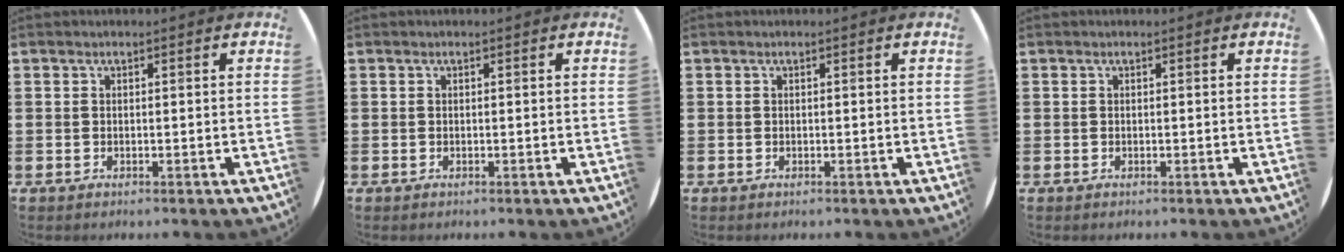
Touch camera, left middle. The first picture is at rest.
{"total": 0.0}
{"total": 0.0}
{"total": 0.0}